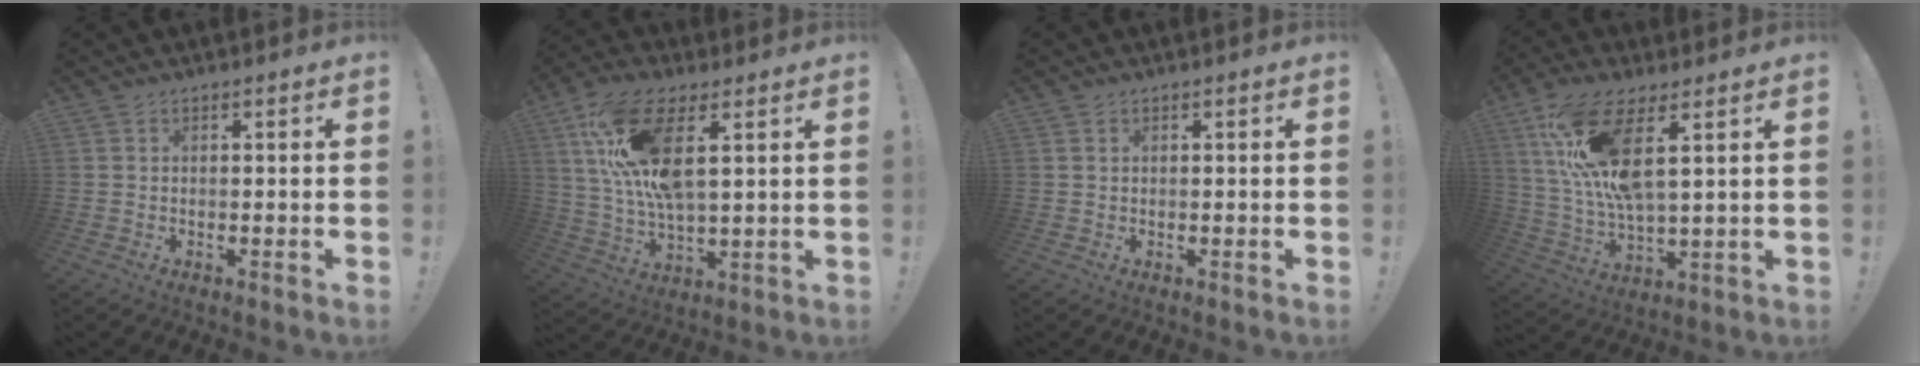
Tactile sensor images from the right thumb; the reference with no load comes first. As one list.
[{"total": 18.3, "force": [6.9, 7.4, 15.2], "torque": [-0.302, -0.022, 0.114]}, {"total": 0.6, "force": [0.4, 0.4, 0.2], "torque": [0.000, 0.000, 0.006]}, {"total": 17.0, "force": [7.3, 5.5, 14.3], "torque": [-0.290, -0.032, 0.121]}]